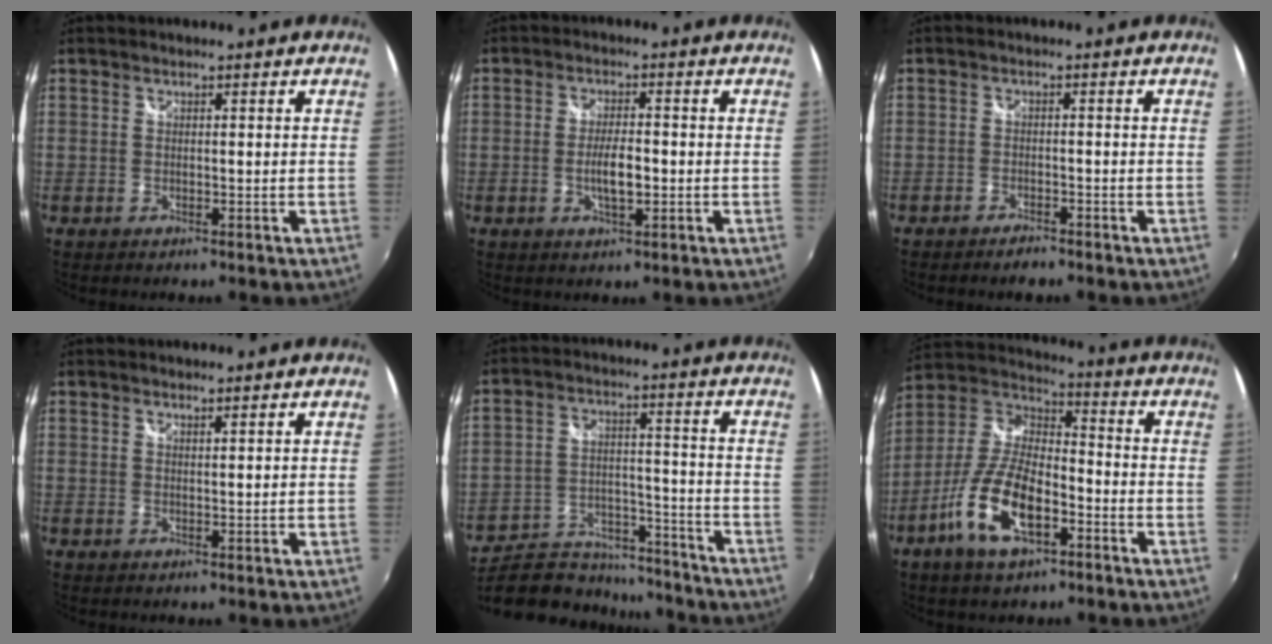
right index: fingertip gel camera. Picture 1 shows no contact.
{"total": 4.8, "force": [-1.1, 1.5, 4.5], "torque": [-0.087, -0.003, -0.018]}
{"total": 2.6, "force": [-2.3, 0.9, 1.0], "torque": [-0.030, -0.004, -0.043]}
{"total": 1.0, "force": [0.9, -0.1, 0.4], "torque": [-0.007, -0.003, 0.011]}
{"total": 19.2, "force": [-15.5, 8.9, 6.9], "torque": [-0.156, 0.015, -0.213]}
{"total": 15.3, "force": [-7.1, 6.3, 12.0], "torque": [-0.252, -0.010, -0.138]}